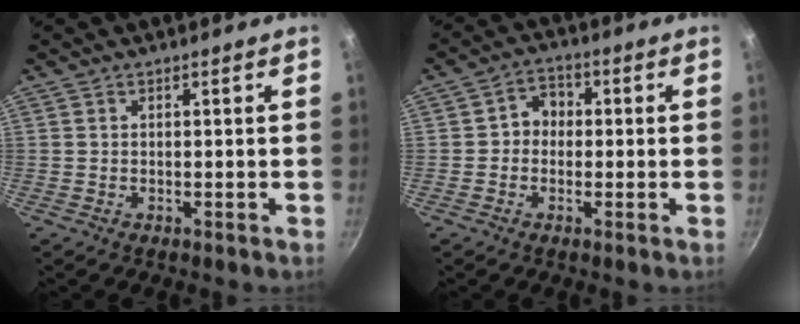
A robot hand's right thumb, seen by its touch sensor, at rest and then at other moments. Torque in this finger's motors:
{"motor_torque": [0.31, -0.26, -0.30, 0.18, 0.11]}